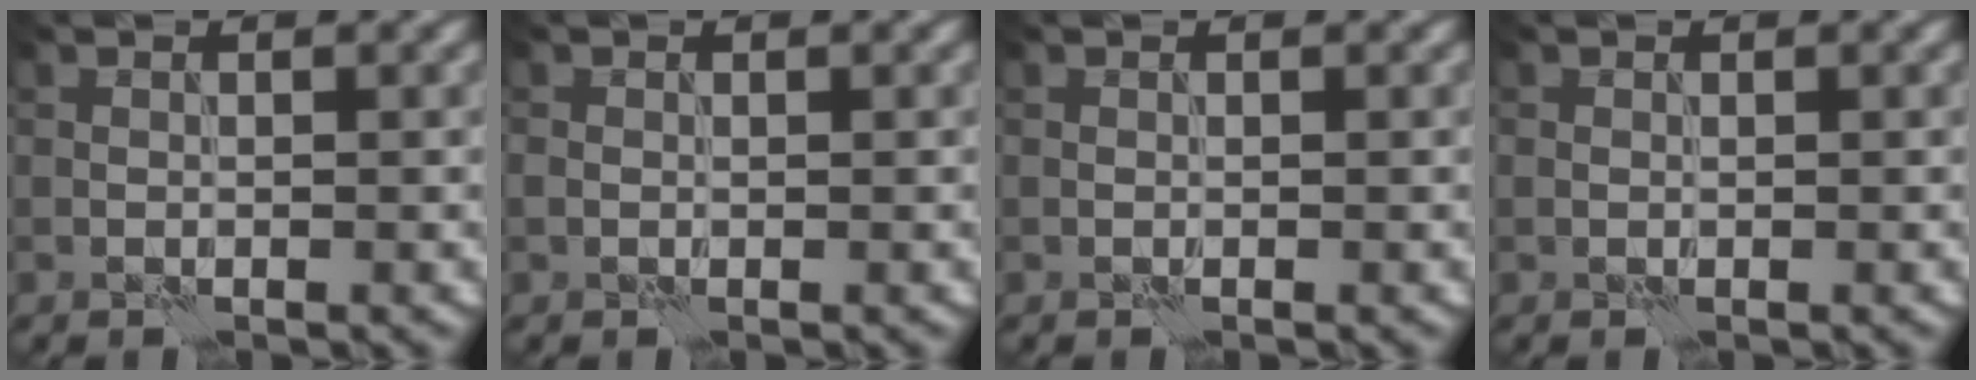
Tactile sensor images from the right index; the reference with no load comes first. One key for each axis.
{"total": 0.8, "fx": -0.3, "fy": 0.7, "fz": 0.4, "tx": -0.011, "ty": -0.003, "tz": -0.004}
{"total": 0.0}
{"total": 0.0}